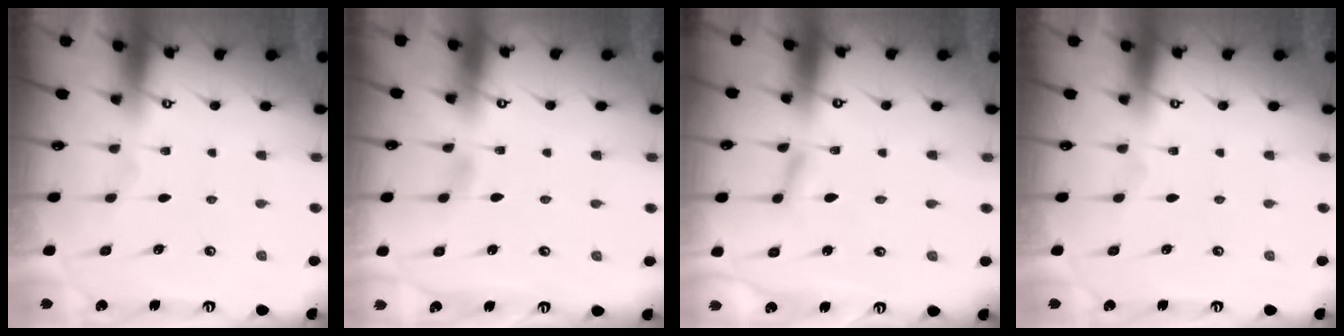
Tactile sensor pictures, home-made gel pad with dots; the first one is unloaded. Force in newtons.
{"total": 2.1, "press": 2.1, "slide": 0.3}
{"total": 1.4, "press": 1.4, "slide": 0.2}
{"total": 0.0}